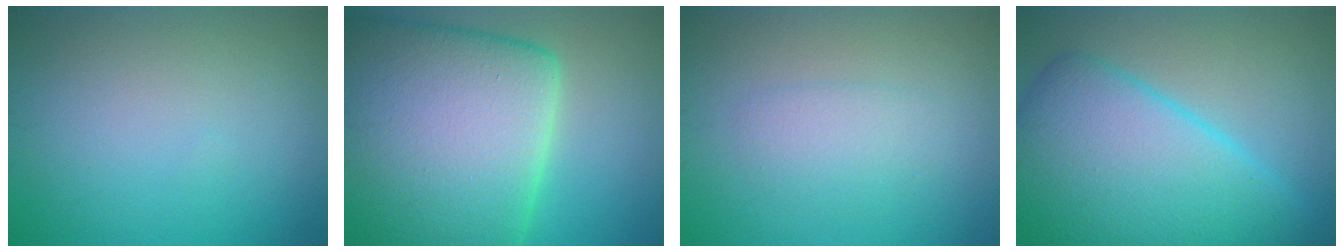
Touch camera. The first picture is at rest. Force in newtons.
{"total": 19.9, "press": 19.8, "slide": 1.3}
{"total": 2.0, "press": 2.0, "slide": 0.1}
{"total": 12.0, "press": 12.0, "slide": 0.2}